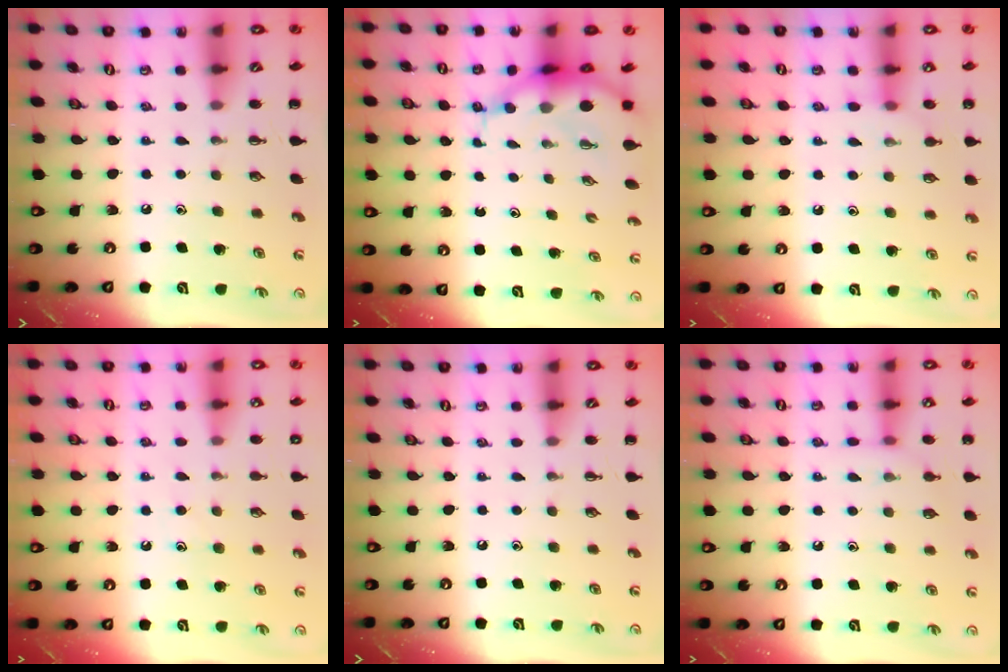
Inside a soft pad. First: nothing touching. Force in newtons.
{"total": 5.2, "press": 4.9, "slide": 1.9}
{"total": 6.2, "press": 6.1, "slide": 1.1}
{"total": 7.0, "press": 6.9, "slide": 1.0}
{"total": 0.0}
{"total": 6.3, "press": 6.0, "slide": 1.8}